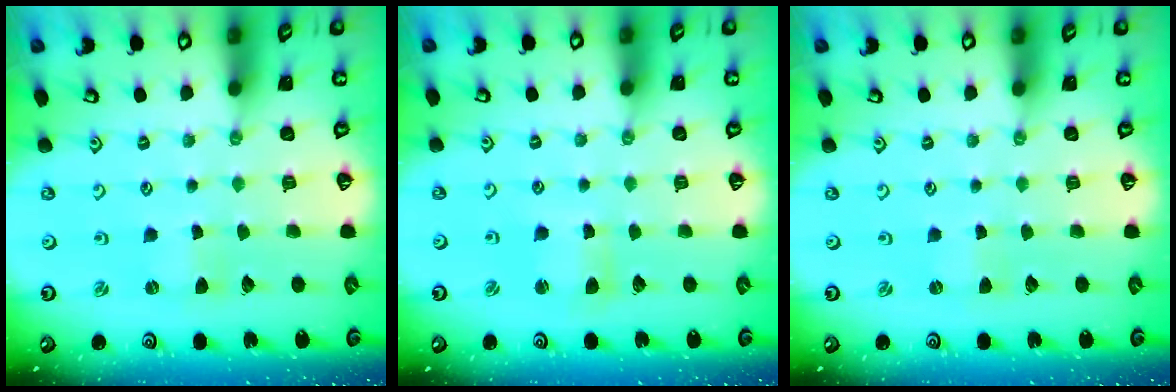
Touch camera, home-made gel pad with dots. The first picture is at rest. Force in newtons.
{"total": 3.8, "press": 3.8, "slide": 0.5}
{"total": 0.0}